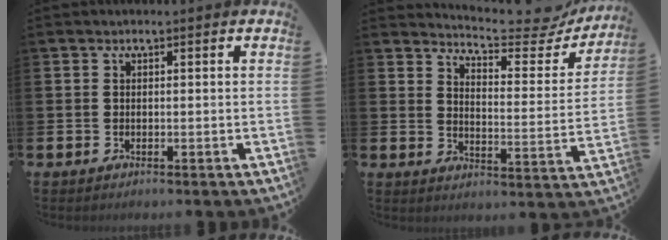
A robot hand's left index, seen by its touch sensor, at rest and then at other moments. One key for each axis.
{"total": 6.9, "fx": 6.6, "fy": 1.0, "fz": 1.9, "tx": -0.042, "ty": -0.052, "tz": 0.108}